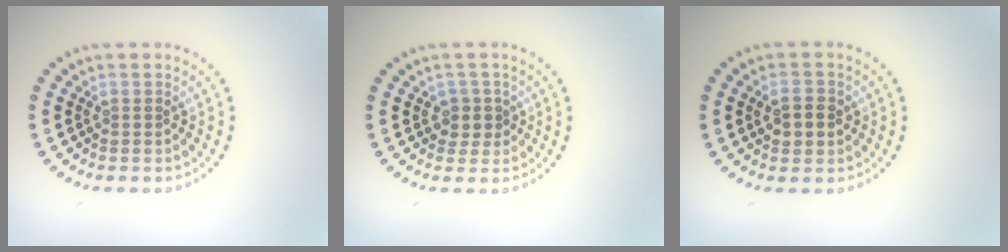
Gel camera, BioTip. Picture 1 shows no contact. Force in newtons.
{"total": 1.8, "press": 1.4, "slide": 1.1}
{"total": 2.5, "press": 2.5, "slide": 0.3}